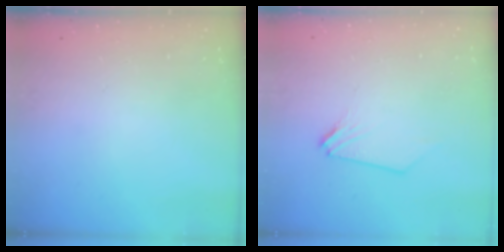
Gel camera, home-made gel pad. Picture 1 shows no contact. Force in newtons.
{"total": 0.0}